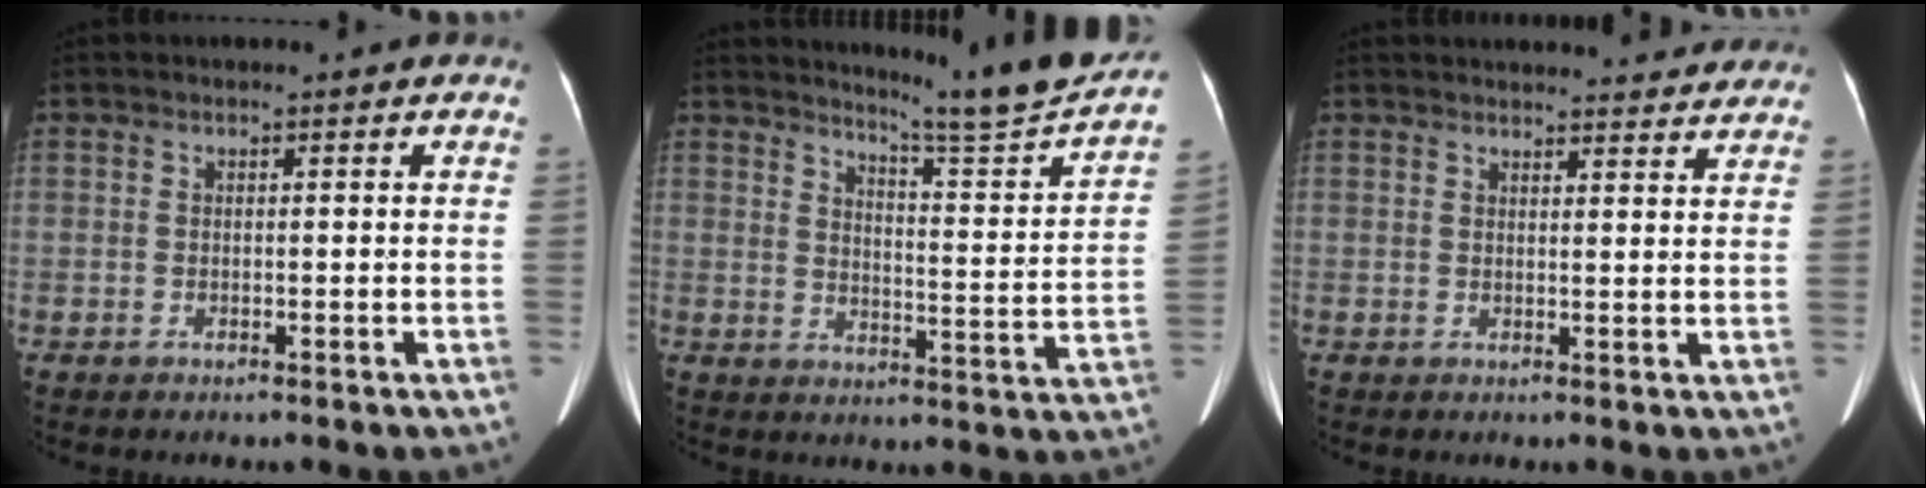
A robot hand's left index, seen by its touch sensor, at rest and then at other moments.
{"total": 14.9, "force": [14.1, -1.6, 4.6], "torque": [-0.070, -0.074, 0.177]}
{"total": 12.9, "force": [12.2, 2.5, 3.1], "torque": [-0.018, 0.014, 0.131]}